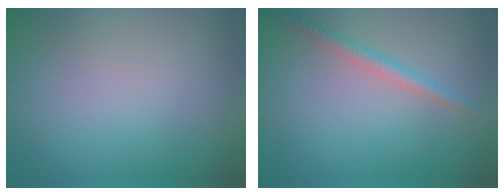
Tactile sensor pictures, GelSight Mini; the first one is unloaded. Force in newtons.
{"total": 1.6, "press": 1.6, "slide": 0.1}